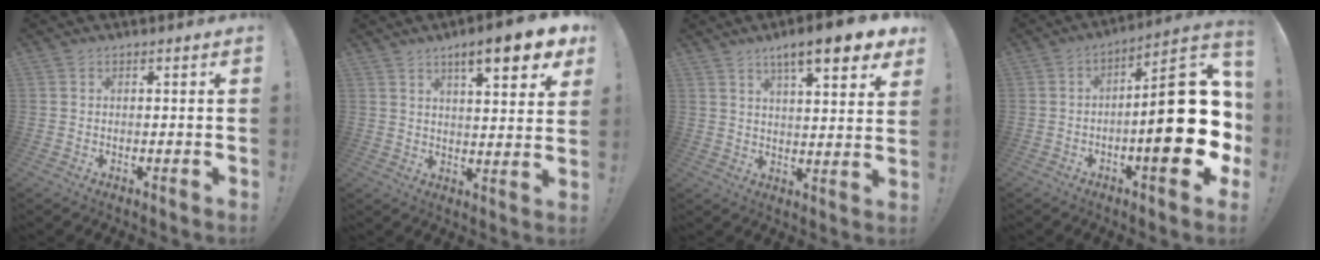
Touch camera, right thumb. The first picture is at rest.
{"total": 11.5, "force": [6.7, 2.1, 9.1], "torque": [-0.125, -0.038, 0.103]}
{"total": 11.8, "force": [7.5, 2.0, 8.9], "torque": [-0.134, -0.043, 0.119]}
{"total": 23.8, "force": [-2.7, 7.3, 22.5], "torque": [-0.308, 0.015, -0.039]}